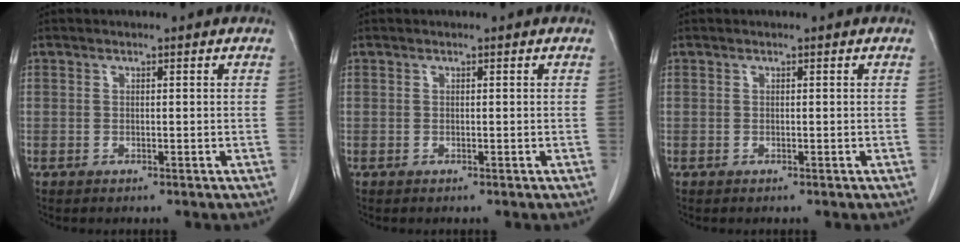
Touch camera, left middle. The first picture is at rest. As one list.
[{"total": 0.0}, {"total": 0.0}]